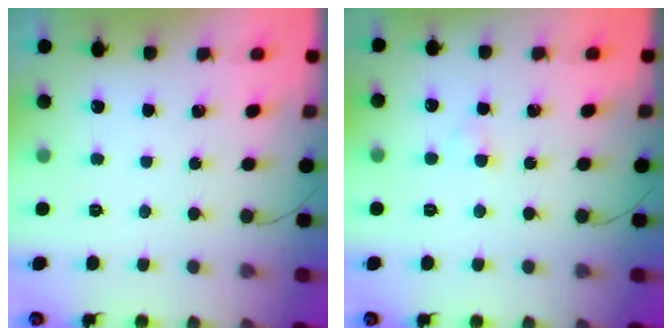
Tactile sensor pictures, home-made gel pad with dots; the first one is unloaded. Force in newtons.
{"total": 2.2, "press": 2.1, "slide": 0.8}